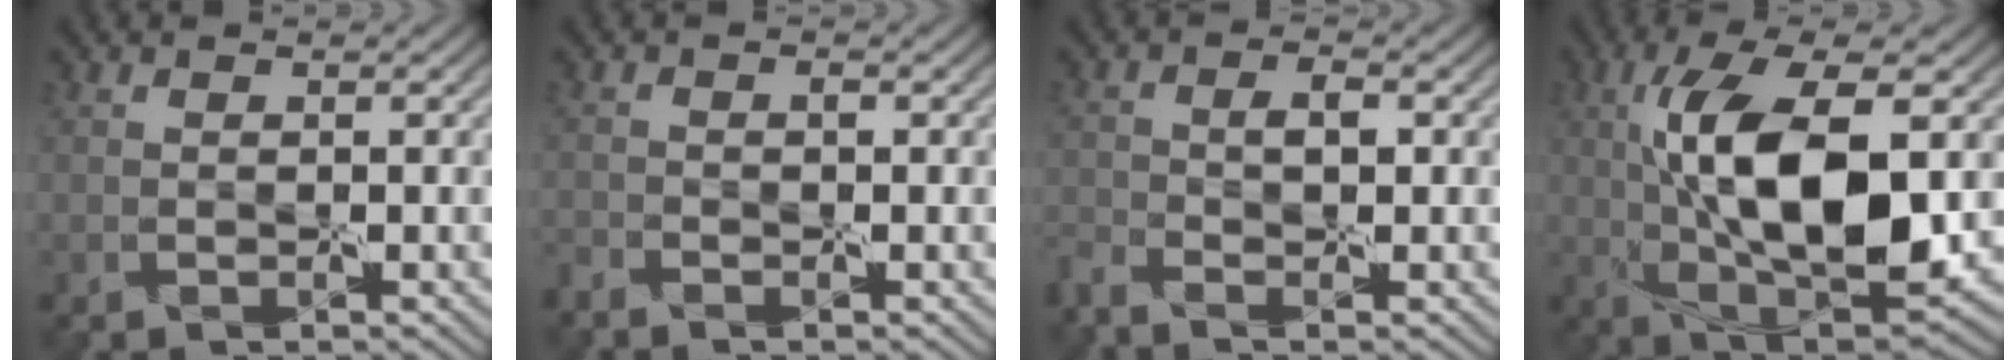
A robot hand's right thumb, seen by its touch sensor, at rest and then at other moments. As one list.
[{"total": 1.6, "force": [-1.6, 0.3, 0.3], "torque": [-0.002, -0.004, -0.036]}, {"total": 3.7, "force": [-2.6, 1.1, 2.5], "torque": [-0.043, -0.006, -0.054]}, {"total": 12.0, "force": [1.6, 4.7, 10.9], "torque": [-0.194, 0.008, 0.029]}]